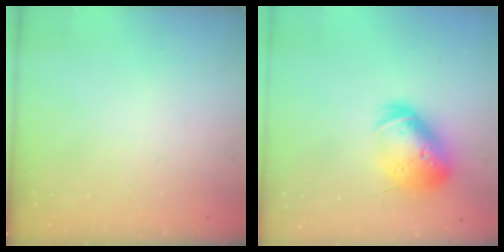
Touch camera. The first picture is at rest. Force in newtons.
{"total": 19.6, "press": 19.4, "slide": 2.8}